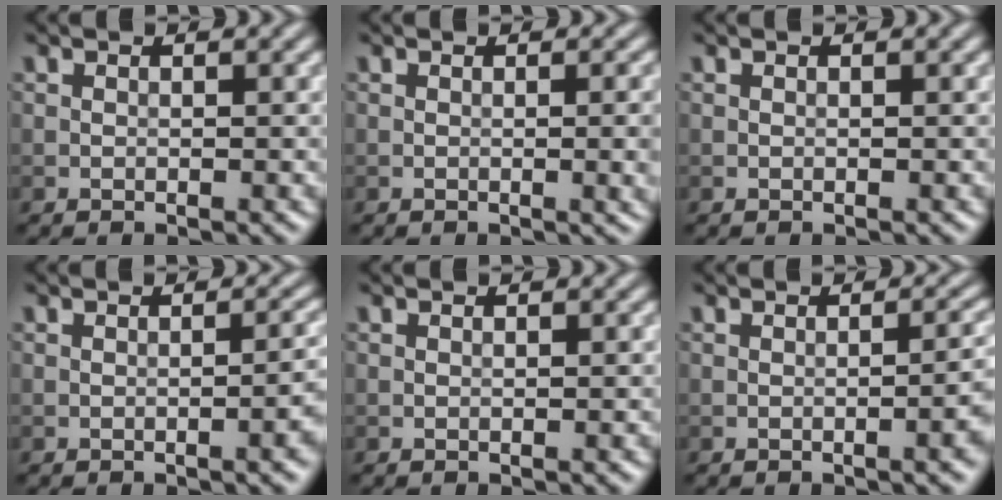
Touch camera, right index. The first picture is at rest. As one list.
[{"total": 3.2, "force": [-0.1, 1.0, 3.0], "torque": [-0.031, 0.002, -0.003]}, {"total": 0.0}, {"total": 3.6, "force": [-0.7, 1.2, 3.3], "torque": [-0.027, 0.003, -0.009]}, {"total": 0.0}, {"total": 4.0, "force": [-0.8, 1.4, 3.7], "torque": [-0.031, 0.003, -0.010]}]